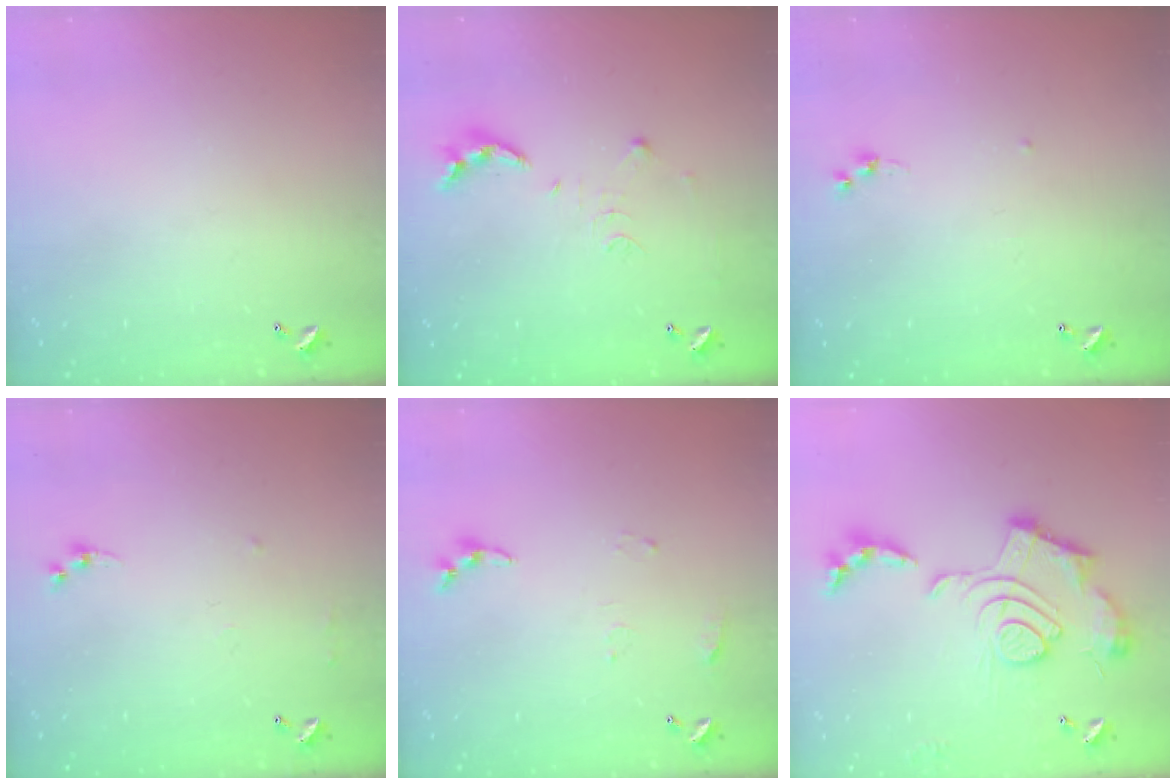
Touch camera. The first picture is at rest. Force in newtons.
{"total": 8.7, "press": 8.7, "slide": 0.8}
{"total": 6.0, "press": 6.0, "slide": 0.7}
{"total": 6.4, "press": 6.4, "slide": 0.8}
{"total": 6.4, "press": 6.4, "slide": 0.7}
{"total": 2.4, "press": 1.9, "slide": 1.5}